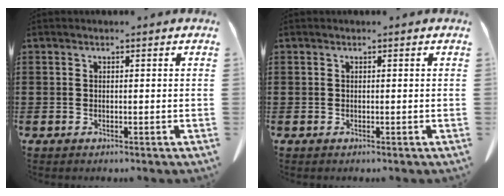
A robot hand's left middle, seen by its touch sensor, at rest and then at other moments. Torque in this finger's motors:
{"motor_torque": [-0.88, 0.88, 0.00, -0.01]}